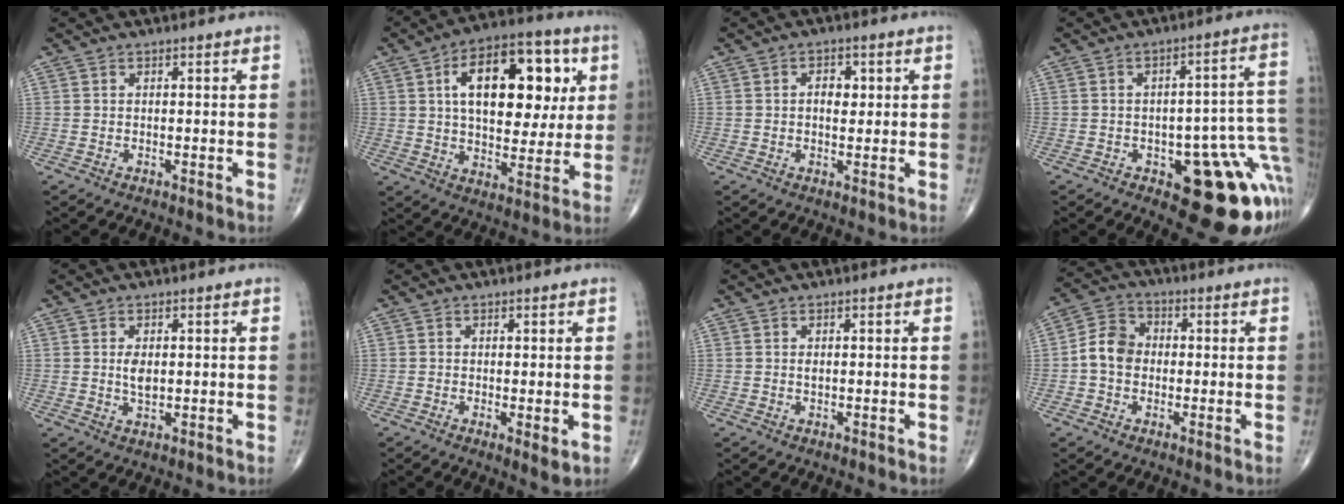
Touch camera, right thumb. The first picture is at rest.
{"total": 21.0, "force": [5.6, 11.4, 16.7], "torque": [-0.211, 0.005, 0.080]}
{"total": 3.6, "force": [0.6, 2.3, 2.7], "torque": [-0.028, 0.001, 0.007]}
{"total": 17.8, "force": [-5.7, 7.1, 15.3], "torque": [-0.111, 0.042, -0.054]}
{"total": 3.1, "force": [0.4, 1.6, 2.6], "torque": [-0.046, -0.006, 0.008]}
{"total": 2.7, "force": [-0.5, 0.7, 2.5], "torque": [-0.044, -0.011, -0.008]}
{"total": 0.7, "force": [0.1, 0.4, 0.6], "torque": [-0.010, 0.000, 0.002]}
{"total": 7.2, "force": [-0.6, 5.8, 4.2], "torque": [-0.064, 0.025, -0.024]}